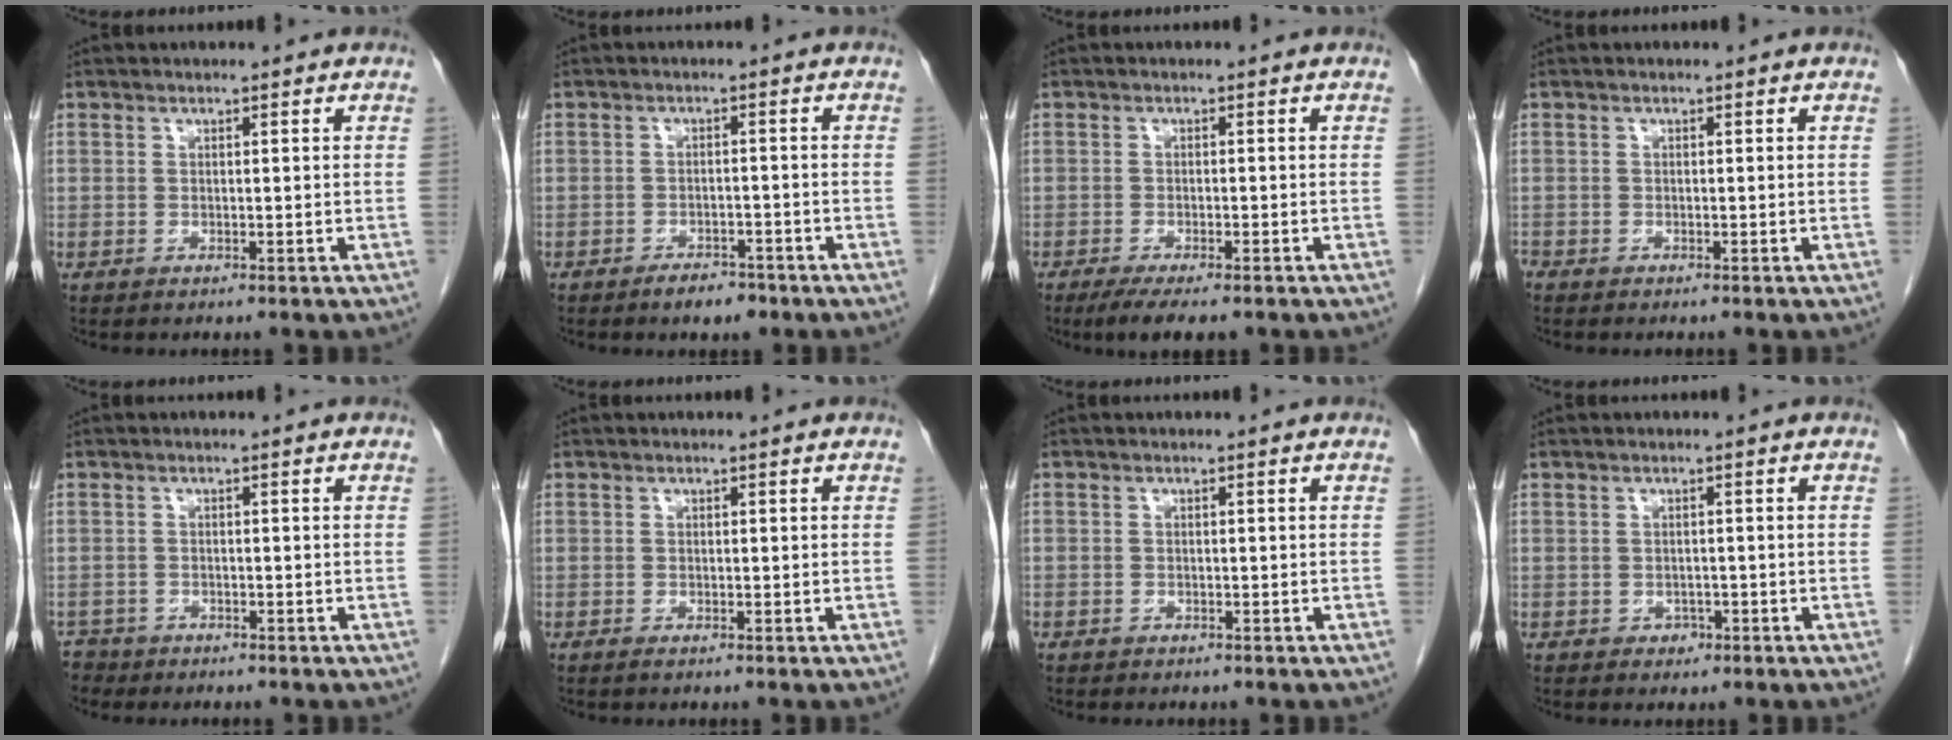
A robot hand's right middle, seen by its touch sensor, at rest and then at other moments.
{"total": 3.2, "force": [-2.5, 1.3, 1.6], "torque": [-0.028, 0.001, -0.034]}
{"total": 6.1, "force": [-4.6, 1.3, 3.9], "torque": [-0.058, -0.013, -0.069]}
{"total": 0.6, "force": [-0.6, 0.2, 0.1], "torque": [-0.008, -0.001, -0.013]}
{"total": 2.3, "force": [-2.0, 1.0, -0.6], "torque": [0.004, -0.001, -0.036]}
{"total": 0.5, "force": [-0.4, 0.0, 0.3], "torque": [-0.008, -0.001, -0.007]}
{"total": 0.8, "force": [-0.6, 0.6, 0.0], "torque": [-0.012, 0.003, -0.011]}
{"total": 1.3, "force": [-0.7, 1.0, 0.4], "torque": [-0.006, 0.003, -0.009]}